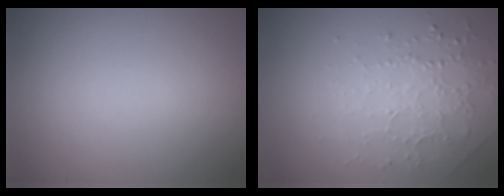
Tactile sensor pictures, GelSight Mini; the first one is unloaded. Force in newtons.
{"total": 2.1, "press": 1.9, "slide": 0.9}